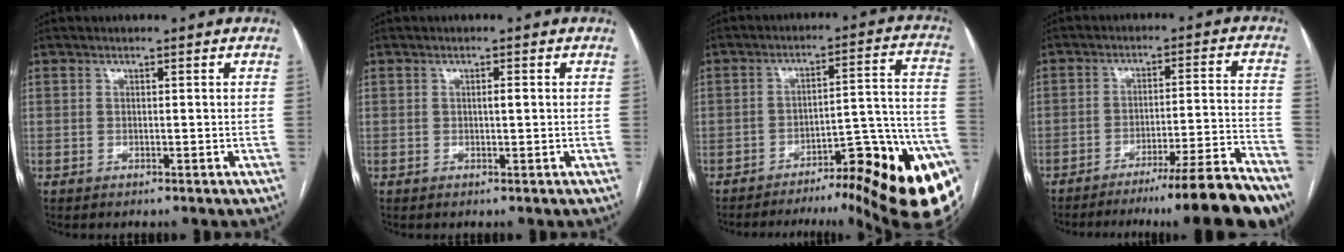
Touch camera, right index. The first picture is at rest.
{"total": 0.9, "force": [0.1, 0.1, 0.9], "torque": [-0.016, 0.001, 0.002]}
{"total": 24.7, "force": [-14.8, 3.6, 19.5], "torque": [-0.154, 0.016, -0.198]}
{"total": 16.0, "force": [-13.7, -2.0, 8.1], "torque": [-0.071, 0.000, -0.201]}